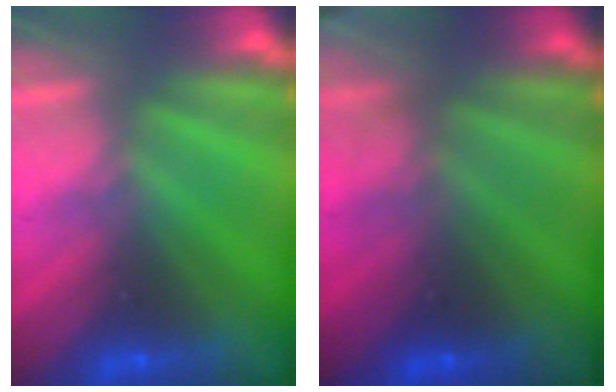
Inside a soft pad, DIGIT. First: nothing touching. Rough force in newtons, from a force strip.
{"total": 2.8}